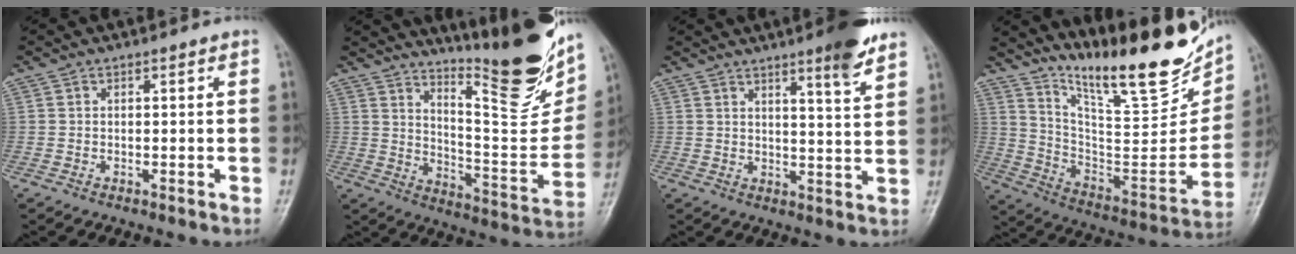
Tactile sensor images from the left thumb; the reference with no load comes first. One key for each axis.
{"total": 22.4, "fx": 15.8, "fy": 4.3, "fz": 15.3, "tx": -0.192, "ty": -0.112, "tz": 0.243}
{"total": 7.7, "fx": 5.4, "fy": 0.5, "fz": 5.4, "tx": -0.069, "ty": -0.037, "tz": 0.073}
{"total": 25.3, "fx": 18.3, "fy": 6.1, "fz": 16.3, "tx": -0.212, "ty": -0.095, "tz": 0.299}